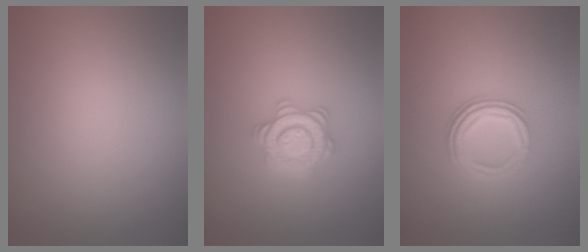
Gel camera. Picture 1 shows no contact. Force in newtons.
{"total": 3.3, "press": 3.3, "slide": 0.6}
{"total": 3.5, "press": 2.5, "slide": 2.5}